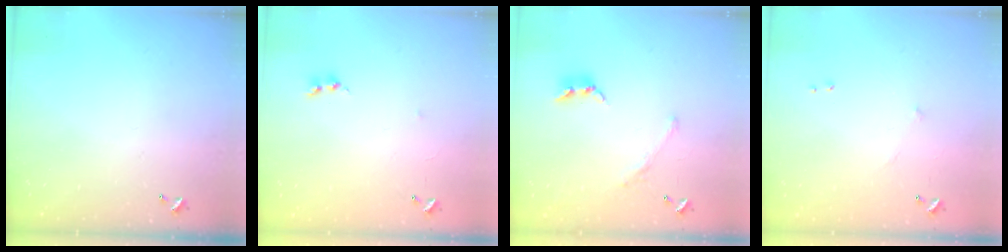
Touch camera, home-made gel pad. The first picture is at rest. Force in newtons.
{"total": 6.2, "press": 6.2, "slide": 0.7}
{"total": 1.6, "press": 1.1, "slide": 1.1}
{"total": 7.0, "press": 7.0, "slide": 0.6}